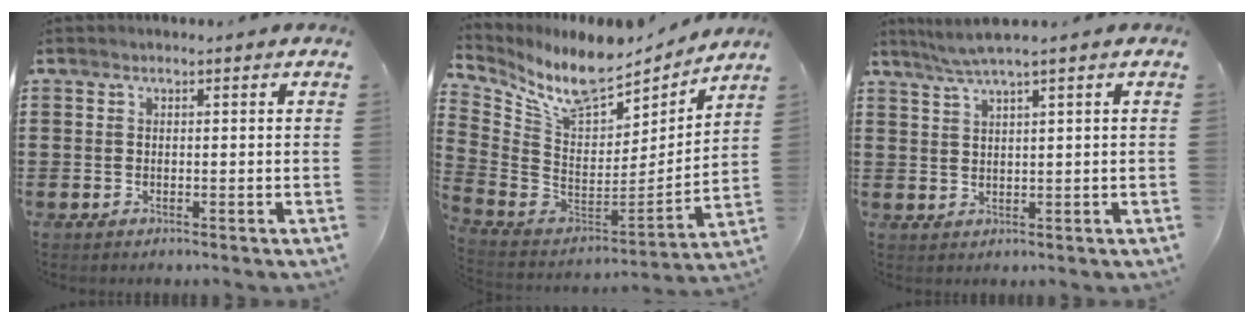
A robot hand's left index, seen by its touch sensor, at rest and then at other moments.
{"total": 10.3, "force": [8.3, 3.2, 5.3], "torque": [-0.125, -0.064, 0.143]}
{"total": 2.9, "force": [2.0, -0.4, 2.0], "torque": [-0.043, 0.000, 0.037]}